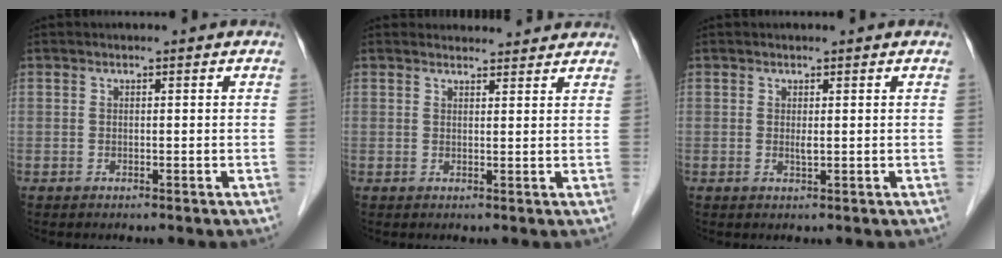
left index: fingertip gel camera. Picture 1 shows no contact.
{"total": 4.9, "force": [4.7, 1.2, 0.4], "torque": [-0.004, 0.016, 0.054]}
{"total": 0.7, "force": [0.2, 0.1, 0.7], "torque": [-0.018, -0.003, 0.005]}